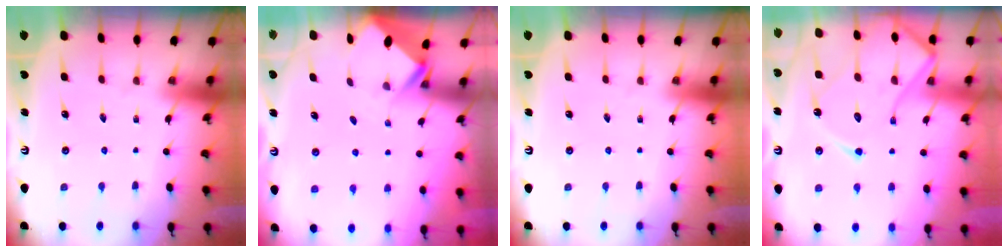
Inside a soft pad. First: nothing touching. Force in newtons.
{"total": 2.7, "press": 2.7, "slide": 0.1}
{"total": 0.0}
{"total": 16.5, "press": 16.5, "slide": 1.7}